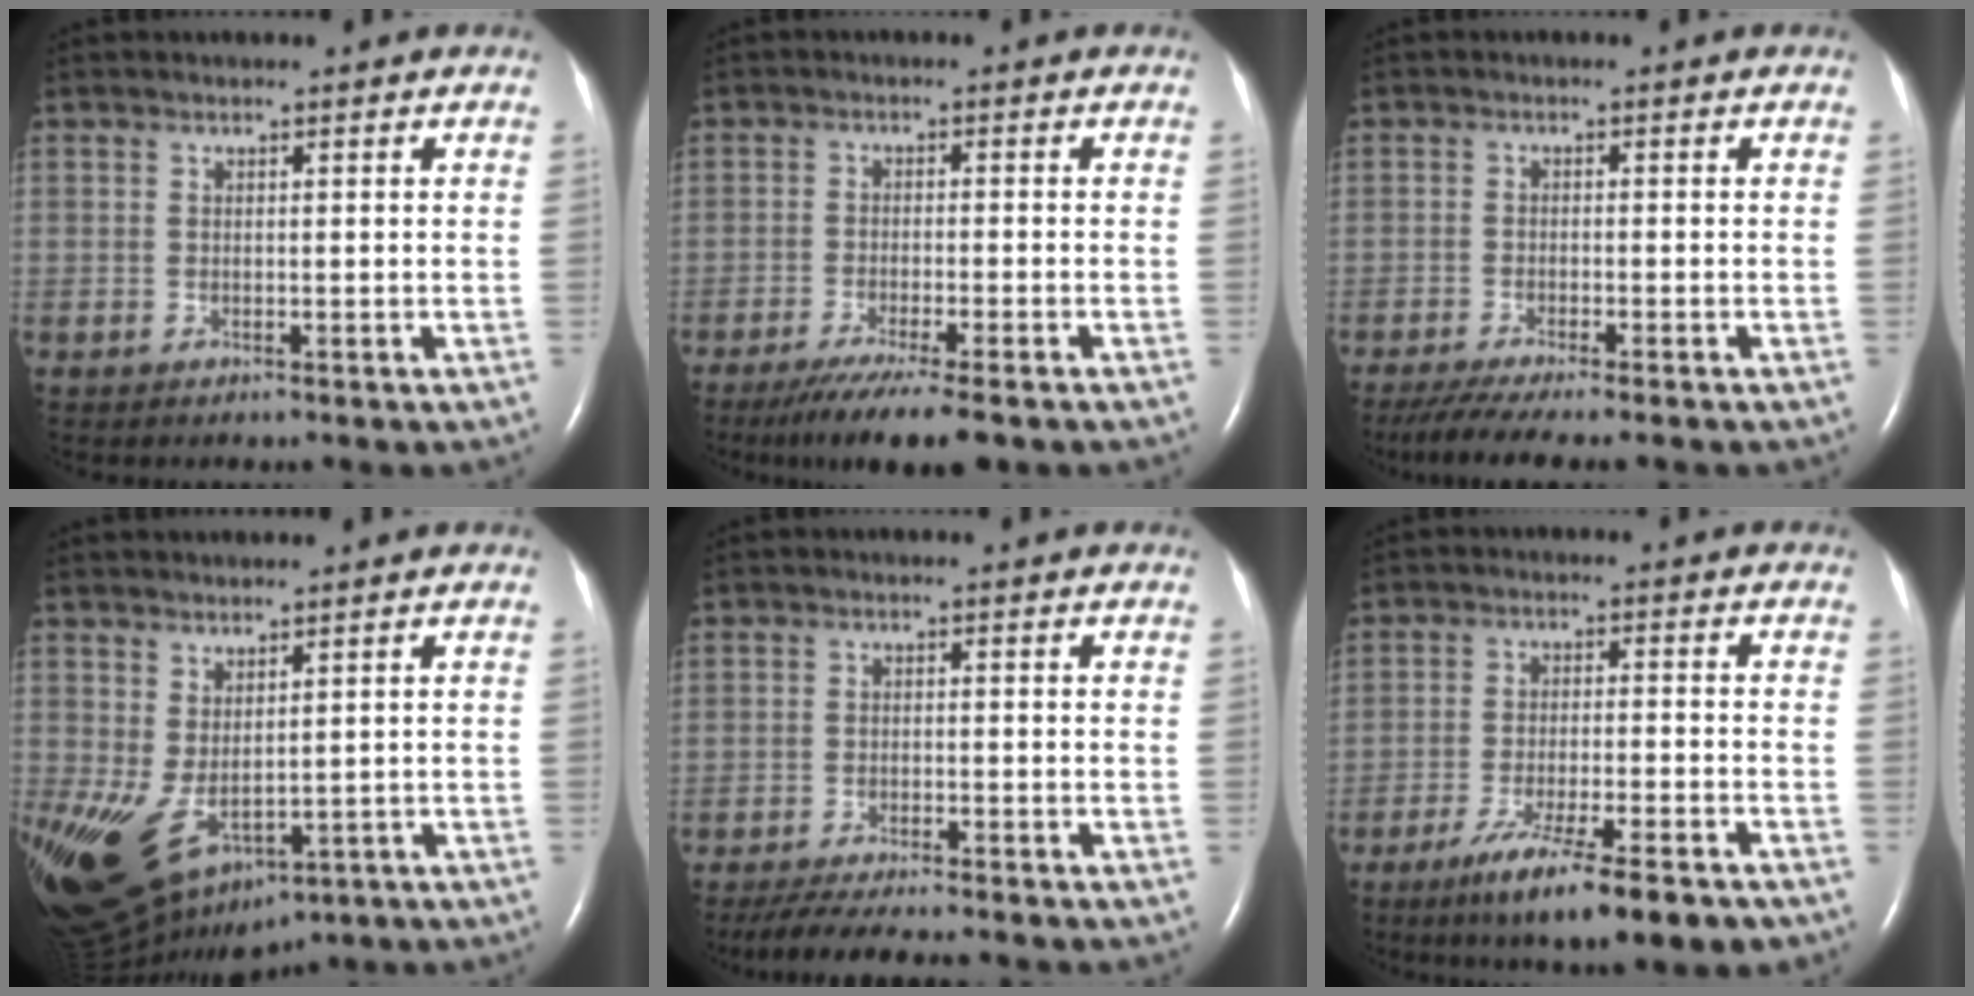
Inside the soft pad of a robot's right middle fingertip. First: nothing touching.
{"total": 8.7, "force": [-6.6, 0.2, 5.7], "torque": [-0.091, -0.022, -0.104]}
{"total": 7.6, "force": [-6.4, 0.1, 4.1], "torque": [-0.066, -0.019, -0.103]}
{"total": 12.8, "force": [-3.8, 6.8, 10.1], "torque": [-0.202, -0.016, -0.033]}
{"total": 8.9, "force": [-7.8, 0.6, 4.1], "torque": [-0.066, -0.021, -0.122]}
{"total": 12.9, "force": [-8.9, 1.6, 9.1], "torque": [-0.139, -0.027, -0.136]}